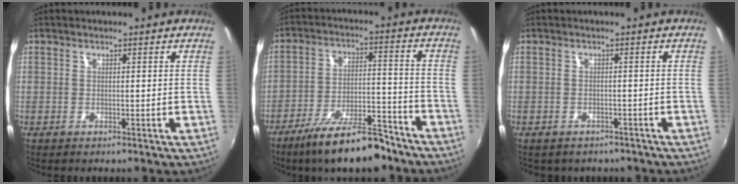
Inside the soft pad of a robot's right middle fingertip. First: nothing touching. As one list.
[{"total": 14.6, "force": [-11.6, 3.6, 8.1], "torque": [-0.152, -0.004, -0.183]}, {"total": 3.8, "force": [-3.0, 2.1, 1.2], "torque": [-0.028, -0.014, -0.036]}]